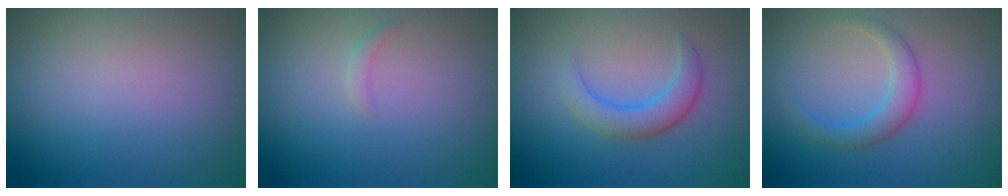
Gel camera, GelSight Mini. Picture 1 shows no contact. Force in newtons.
{"total": 0.8, "press": 0.8, "slide": 0.1}
{"total": 3.2, "press": 3.2, "slide": 0.2}
{"total": 2.7, "press": 2.7, "slide": 0.1}